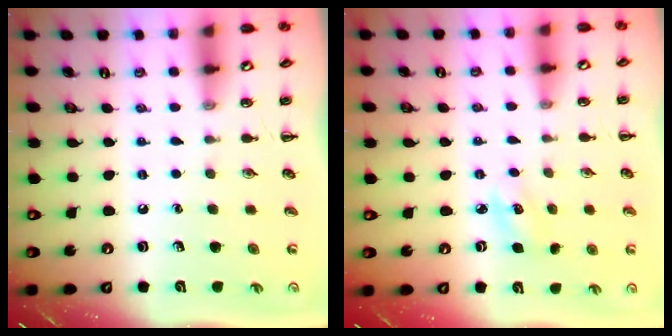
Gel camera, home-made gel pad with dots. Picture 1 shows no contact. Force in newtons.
{"total": 4.9, "press": 4.7, "slide": 1.2}